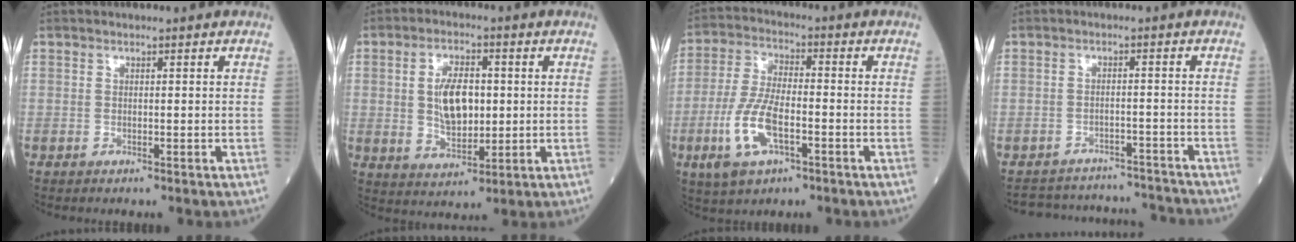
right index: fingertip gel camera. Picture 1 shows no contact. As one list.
[{"total": 8.2, "force": [0.8, 4.1, 7.1], "torque": [-0.138, 0.008, 0.022]}, {"total": 10.1, "force": [-3.6, 3.8, 8.6], "torque": [-0.196, -0.006, -0.066]}, {"total": 11.7, "force": [-11.4, 2.3, 0.8], "torque": [-0.013, 0.024, -0.147]}]